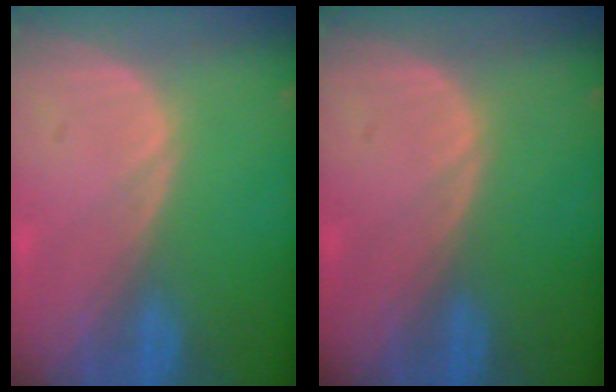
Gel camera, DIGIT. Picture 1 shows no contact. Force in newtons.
{"total": 0.0}